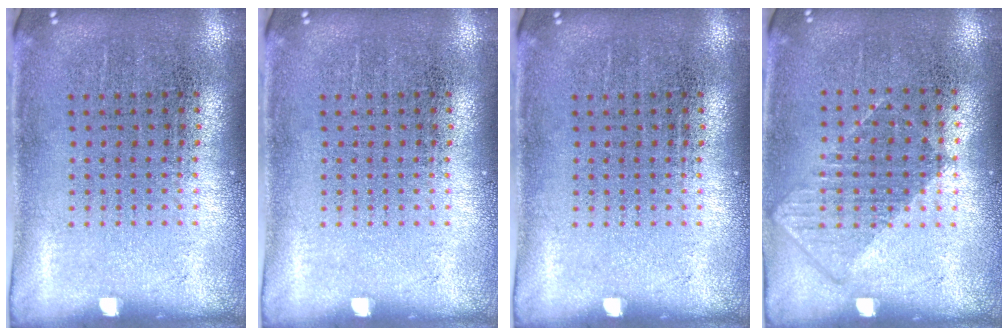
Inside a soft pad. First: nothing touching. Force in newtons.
{"total": 0.0}
{"total": 0.0}
{"total": 0.8, "press": 0.6, "slide": 0.4}